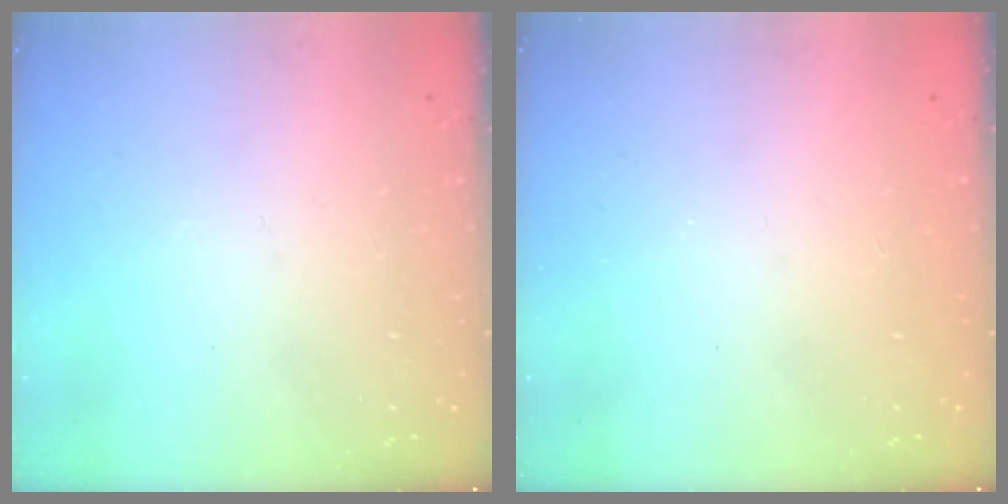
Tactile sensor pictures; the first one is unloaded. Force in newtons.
{"total": 0.9, "press": 0.9, "slide": 0.2}